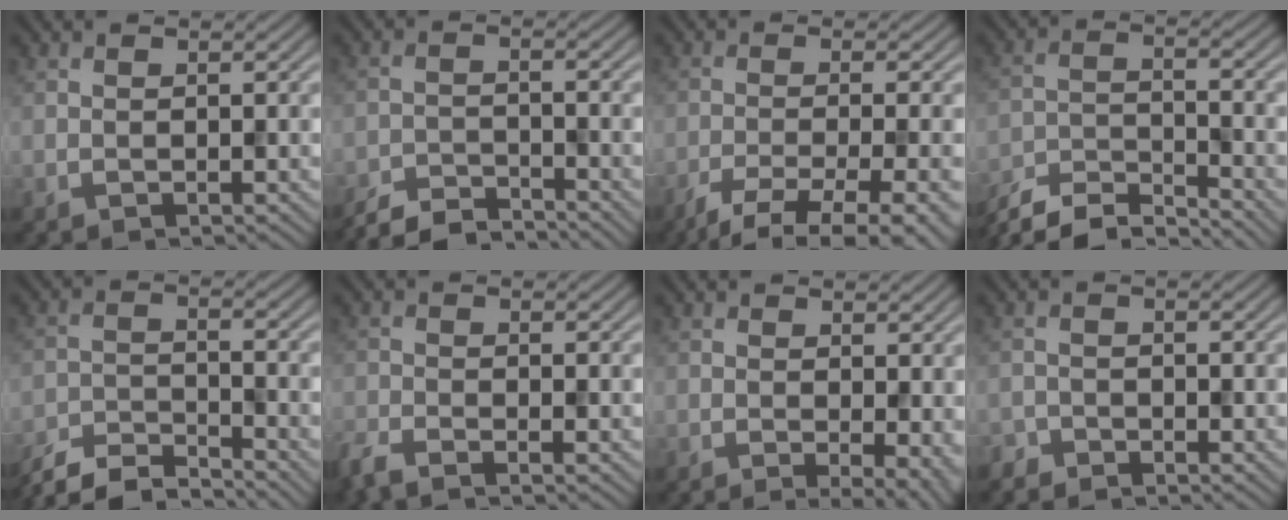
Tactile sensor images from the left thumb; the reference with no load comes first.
{"total": 5.4, "force": [-5.1, 0.7, 1.5], "torque": [-0.033, -0.003, -0.102]}
{"total": 7.5, "force": [-5.1, 1.5, 5.2], "torque": [-0.086, -0.008, -0.082]}
{"total": 8.0, "force": [-7.3, 1.4, 2.9], "torque": [-0.060, -0.006, -0.139]}
{"total": 7.4, "force": [-7.0, 1.1, 2.3], "torque": [-0.045, -0.004, -0.134]}
{"total": 3.0, "force": [-2.5, 0.5, 1.7], "torque": [-0.039, -0.011, -0.059]}
{"total": 4.4, "force": [-0.6, 1.2, 4.2], "torque": [-0.059, -0.008, -0.007]}
{"total": 1.5, "force": [-1.5, 0.3, 0.0], "torque": [-0.002, -0.002, -0.036]}